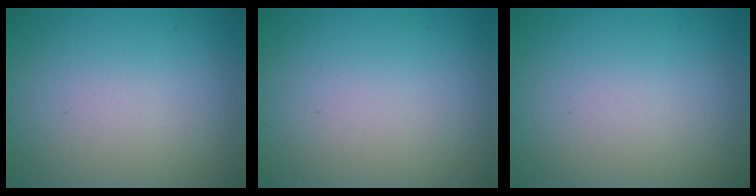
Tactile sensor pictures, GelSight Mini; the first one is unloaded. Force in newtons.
{"total": 0.0}
{"total": 0.0}